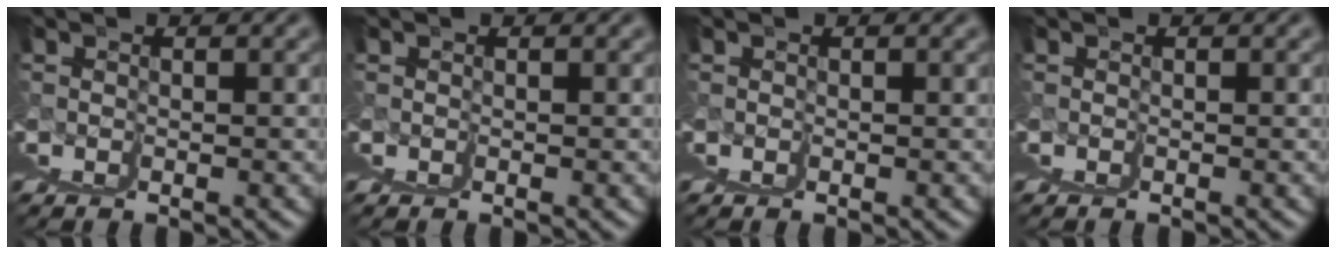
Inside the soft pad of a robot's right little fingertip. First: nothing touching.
{"total": 0.0}
{"total": 0.0}
{"total": 0.6, "force": [-0.1, -0.5, -0.4], "torque": [0.006, 0.002, -0.002]}